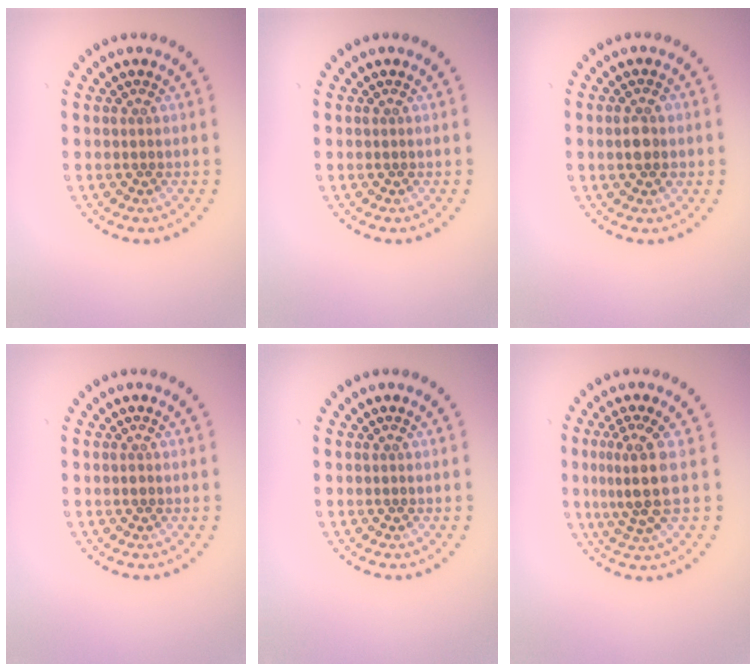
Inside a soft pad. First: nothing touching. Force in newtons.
{"total": 0.0}
{"total": 2.6, "press": 2.6, "slide": 0.3}
{"total": 0.6, "press": 0.6, "slide": 0.1}
{"total": 0.0}
{"total": 3.8, "press": 3.2, "slide": 2.0}